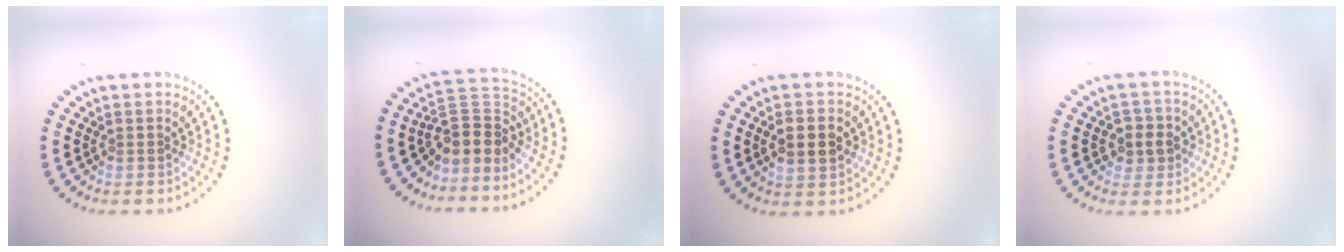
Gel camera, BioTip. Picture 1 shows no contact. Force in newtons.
{"total": 3.8, "press": 3.0, "slide": 2.4}
{"total": 2.8, "press": 2.8, "slide": 0.2}
{"total": 2.3, "press": 2.2, "slide": 0.7}